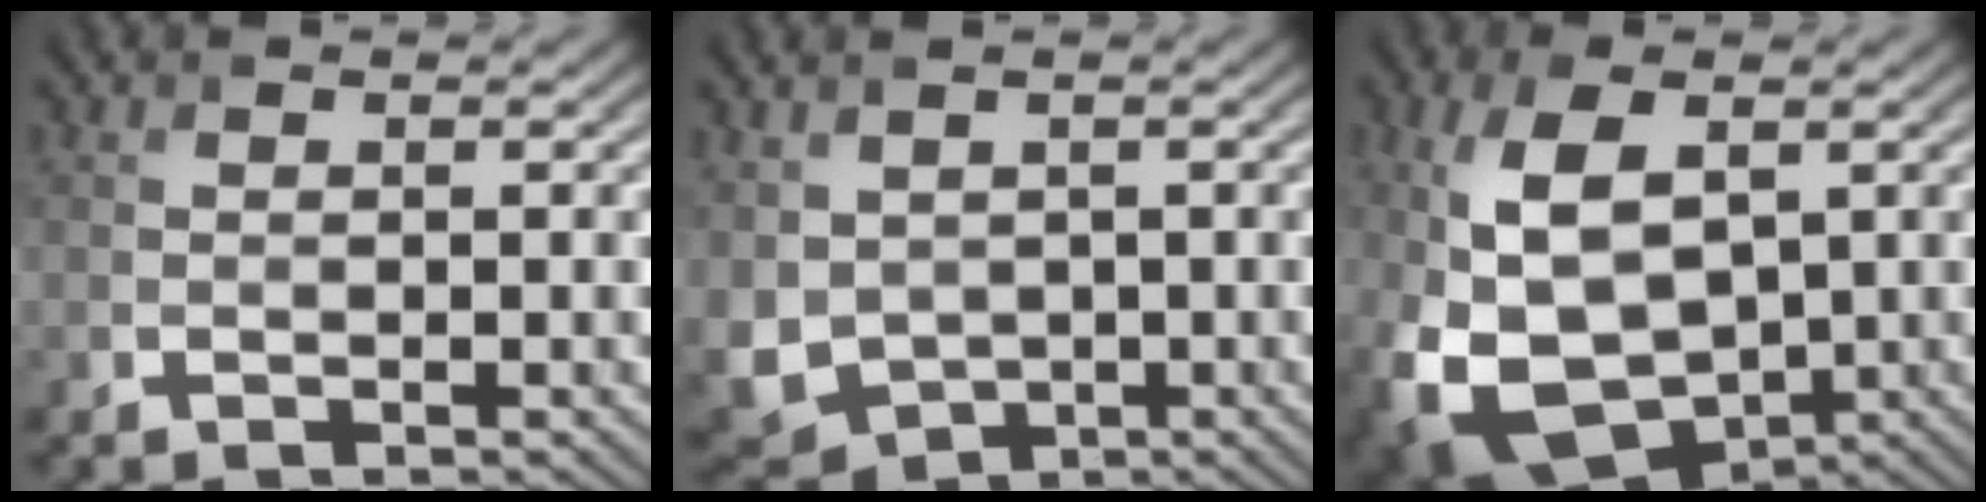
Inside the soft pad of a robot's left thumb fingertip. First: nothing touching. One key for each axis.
{"total": 7.7, "fx": 0.1, "fy": 5.8, "fz": 5.1, "tx": -0.155, "ty": -0.019, "tz": 0.004}
{"total": 13.3, "fx": -0.3, "fy": 8.5, "fz": 10.2, "tx": -0.244, "ty": -0.026, "tz": 0.002}